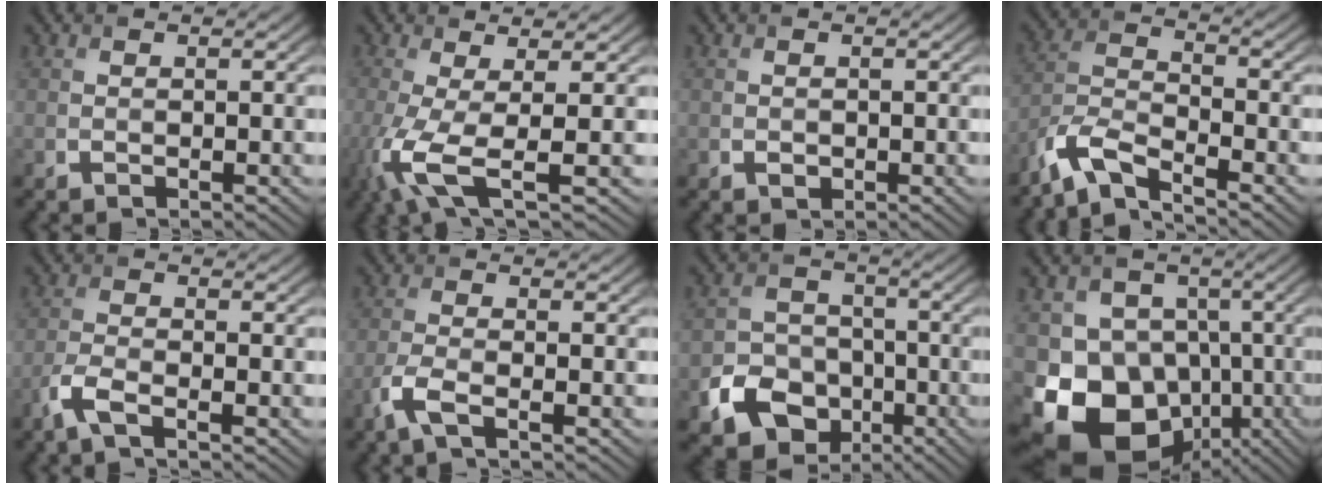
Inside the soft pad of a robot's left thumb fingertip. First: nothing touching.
{"total": 6.9, "force": [-1.5, 1.7, 6.5], "torque": [-0.141, -0.013, -0.035]}
{"total": 0.7, "force": [-0.2, 0.6, 0.3], "torque": [-0.003, -0.006, -0.004]}
{"total": 6.6, "force": [-5.3, 1.4, 3.7], "torque": [-0.085, -0.004, -0.120]}
{"total": 3.3, "force": [-2.1, 0.8, 2.4], "torque": [-0.059, -0.002, -0.054]}
{"total": 3.4, "force": [-2.0, 0.8, 2.7], "torque": [-0.067, -0.001, -0.052]}
{"total": 8.8, "force": [-4.0, 6.8, 3.8], "torque": [-0.078, -0.023, -0.083]}
{"total": 14.4, "force": [-4.4, 12.1, 6.5], "torque": [-0.136, -0.027, -0.085]}